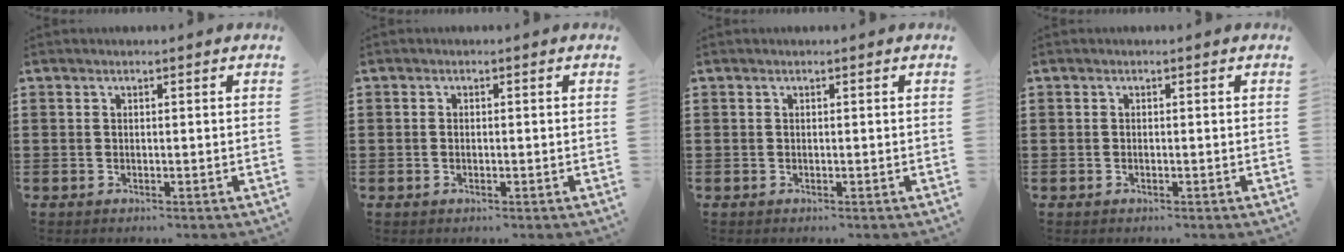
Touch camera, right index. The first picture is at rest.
{"total": 0.8, "force": [-0.2, 0.4, 0.7], "torque": [-0.015, 0.000, -0.003]}
{"total": 0.0}
{"total": 0.0}